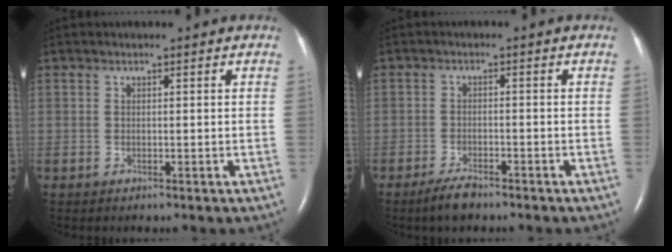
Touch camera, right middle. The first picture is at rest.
{"total": 3.3, "force": [-2.7, 0.8, 1.8], "torque": [-0.046, -0.006, -0.047]}